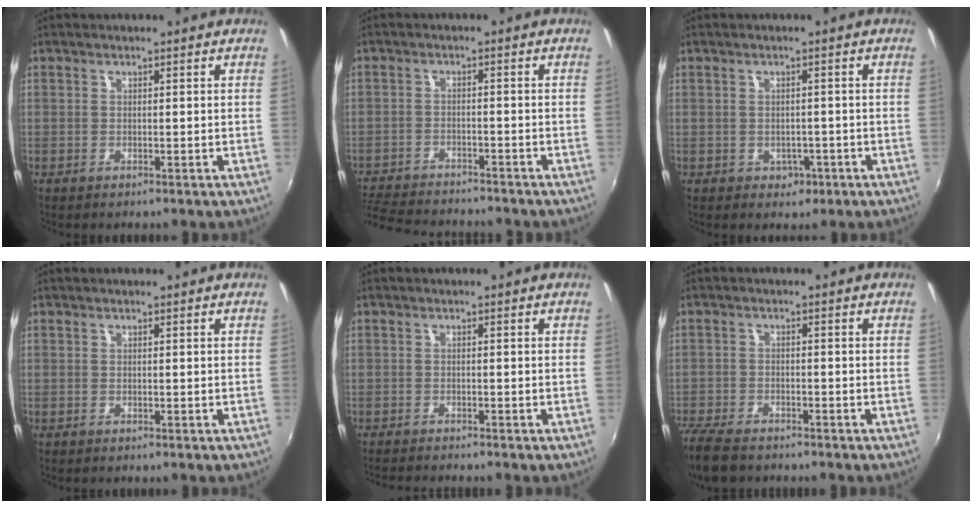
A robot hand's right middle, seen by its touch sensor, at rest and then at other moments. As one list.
[{"total": 12.3, "force": [-11.1, 2.8, 4.4], "torque": [-0.115, -0.015, -0.178]}, {"total": 2.8, "force": [-0.9, 2.4, 0.9], "torque": [-0.019, 0.000, -0.005]}, {"total": 0.0}, {"total": 4.0, "force": [-3.8, 0.0, 1.2], "torque": [-0.034, -0.018, -0.067]}, {"total": 8.8, "force": [-7.3, 3.0, 3.9], "torque": [-0.112, -0.032, -0.138]}]